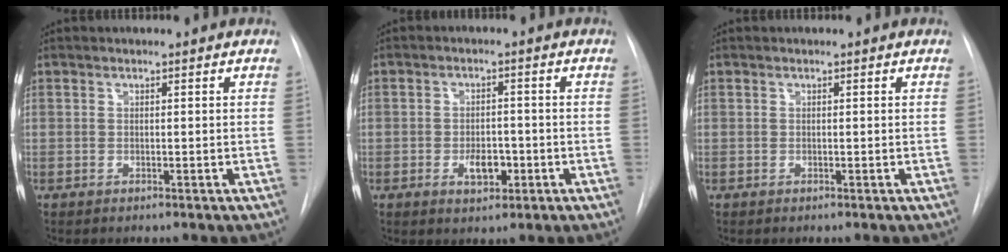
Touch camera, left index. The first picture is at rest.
{"total": 3.9, "force": [-1.4, 2.1, 3.0], "torque": [-0.044, 0.003, -0.015]}
{"total": 0.0}